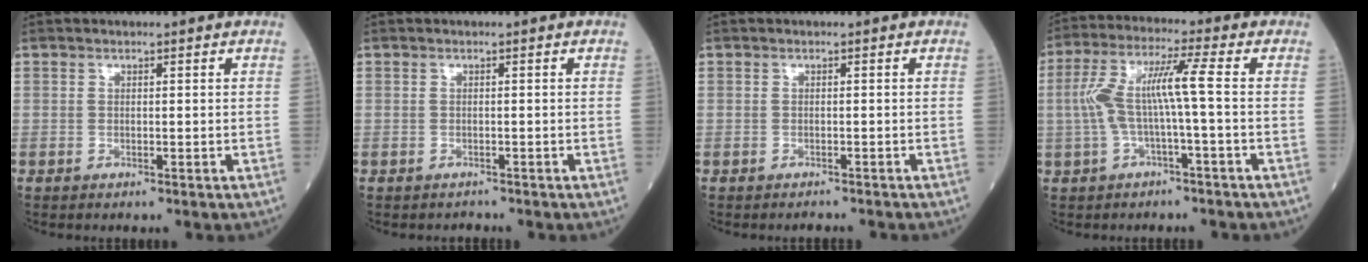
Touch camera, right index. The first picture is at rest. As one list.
[{"total": 0.6, "force": [-0.5, 0.2, -0.2], "torque": [-0.004, -0.002, -0.012]}, {"total": 1.2, "force": [-1.1, 0.2, 0.1], "torque": [-0.004, -0.001, -0.015]}, {"total": 7.9, "force": [-0.7, -0.1, 7.9], "torque": [-0.167, 0.030, -0.013]}]